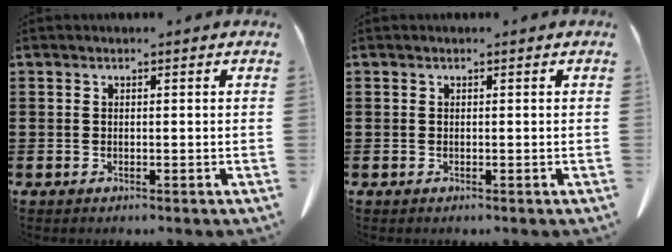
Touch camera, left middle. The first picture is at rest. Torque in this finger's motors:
{"motor_torque": [-0.09, 0.05, 0.03, 0.00]}